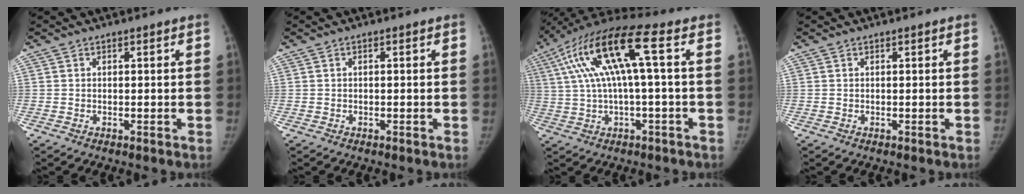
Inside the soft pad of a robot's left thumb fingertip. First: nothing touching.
{"total": 0.0}
{"total": 15.8, "force": [3.2, 3.3, 15.2], "torque": [-0.313, 0.043, 0.058]}
{"total": 0.0}